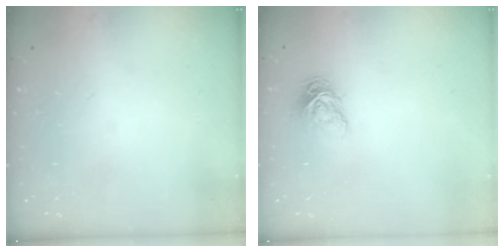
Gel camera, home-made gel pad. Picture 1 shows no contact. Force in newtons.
{"total": 7.6, "press": 7.6, "slide": 0.7}